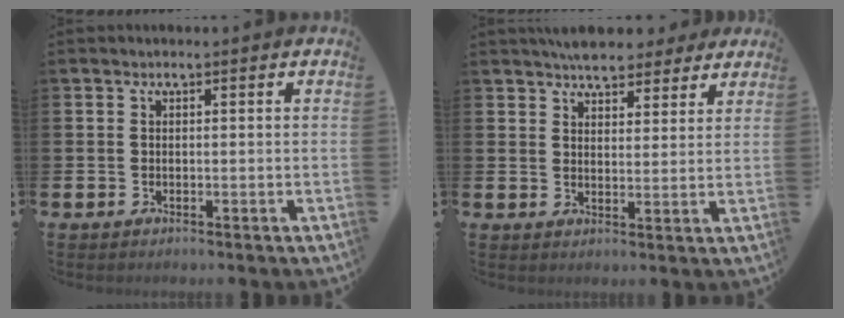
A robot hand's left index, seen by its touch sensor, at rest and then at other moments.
{"total": 6.1, "force": [5.7, 1.9, 0.9], "torque": [-0.017, -0.028, 0.102]}